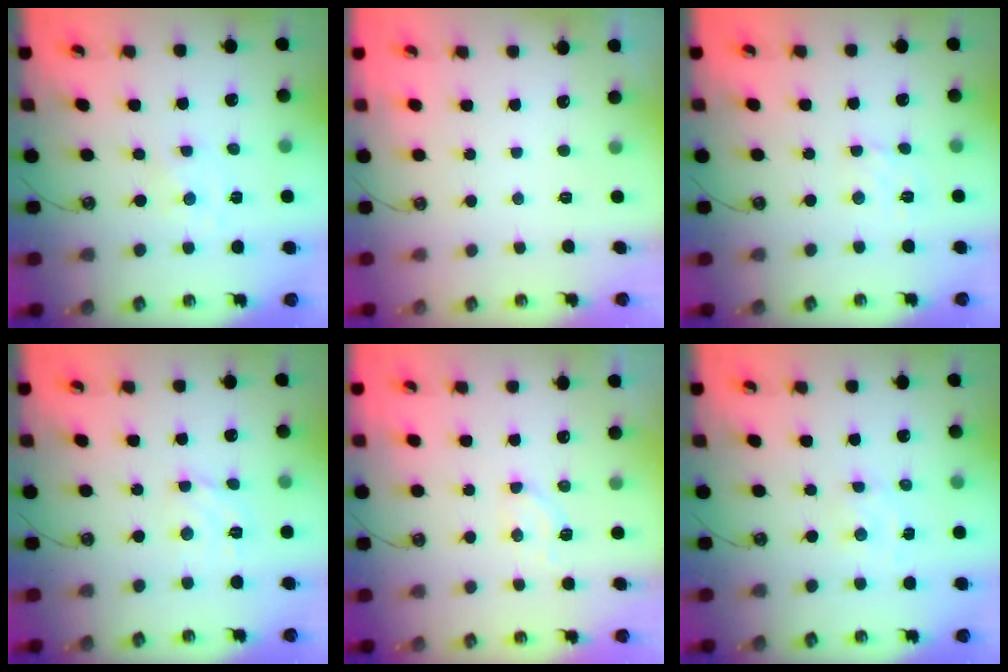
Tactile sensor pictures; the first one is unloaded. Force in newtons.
{"total": 0.0}
{"total": 2.9, "press": 2.8, "slide": 0.5}
{"total": 4.2, "press": 4.2, "slide": 0.3}
{"total": 4.8, "press": 4.7, "slide": 1.0}
{"total": 2.1, "press": 2.0, "slide": 0.3}